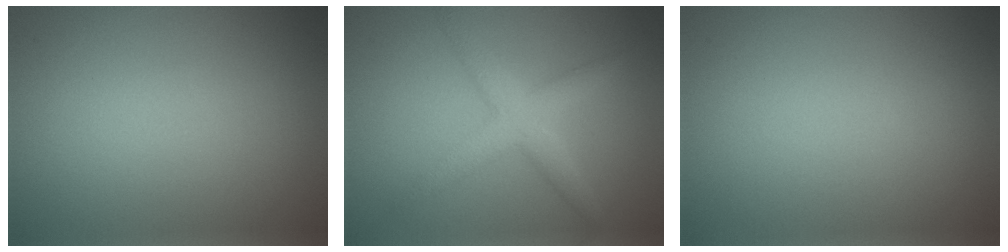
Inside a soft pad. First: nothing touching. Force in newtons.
{"total": 3.5, "press": 3.5, "slide": 0.0}
{"total": 0.0}